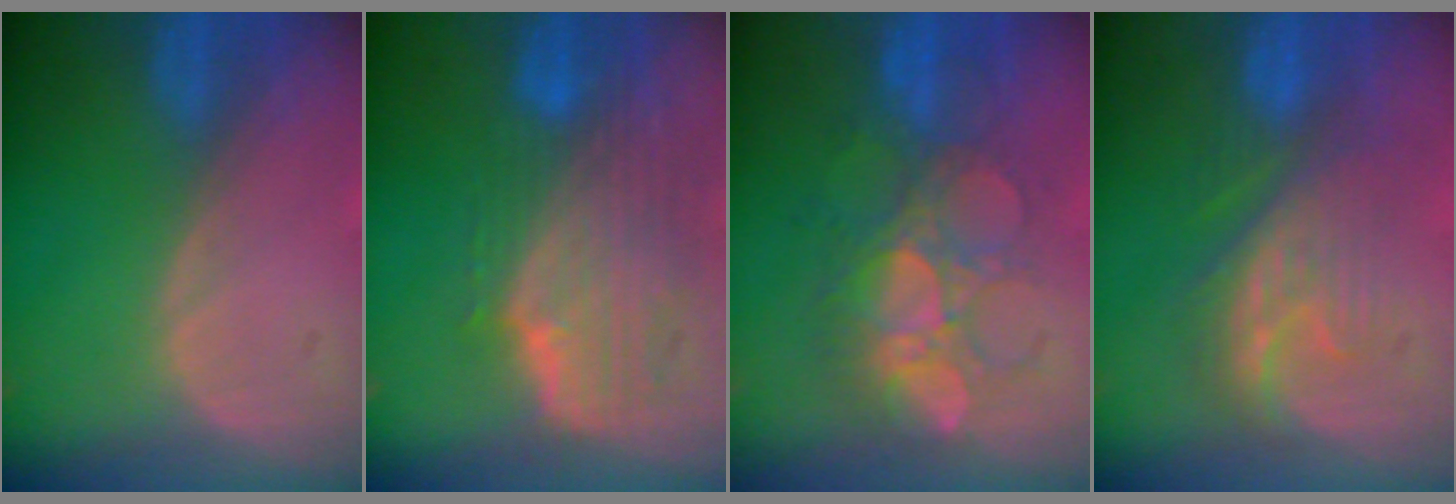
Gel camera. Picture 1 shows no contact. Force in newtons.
{"total": 10.1, "press": 8.9, "slide": 4.6}
{"total": 8.8, "press": 8.7, "slide": 1.5}
{"total": 7.7, "press": 7.5, "slide": 1.5}